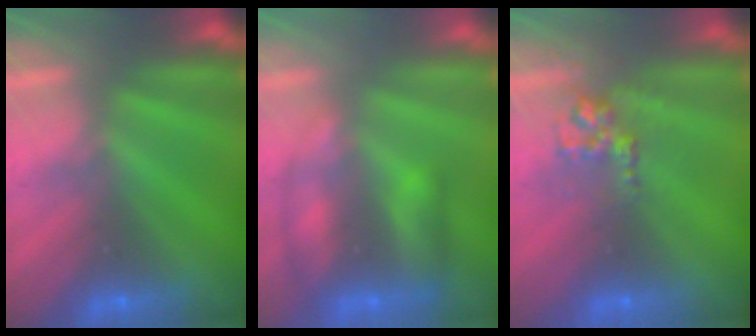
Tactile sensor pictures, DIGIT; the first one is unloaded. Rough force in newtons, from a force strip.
{"total": 2.4}
{"total": 2.7}